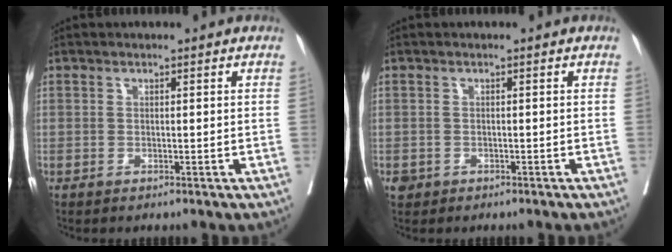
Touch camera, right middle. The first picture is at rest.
{"total": 1.0, "force": [-0.6, 0.8, 0.3], "torque": [-0.007, 0.003, -0.006]}